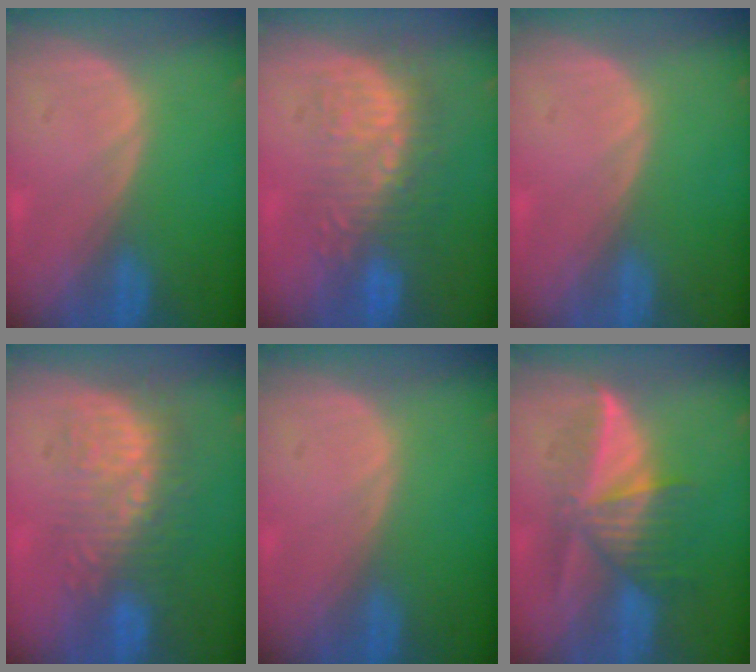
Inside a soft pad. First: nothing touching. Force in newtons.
{"total": 8.9, "press": 8.5, "slide": 2.5}
{"total": 0.0}
{"total": 9.1, "press": 8.6, "slide": 2.8}
{"total": 0.0}
{"total": 6.8, "press": 6.8, "slide": 0.4}